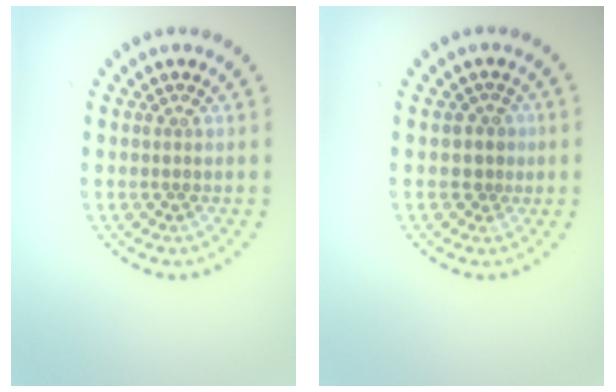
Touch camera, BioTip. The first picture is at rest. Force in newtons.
{"total": 1.6, "press": 1.4, "slide": 0.7}